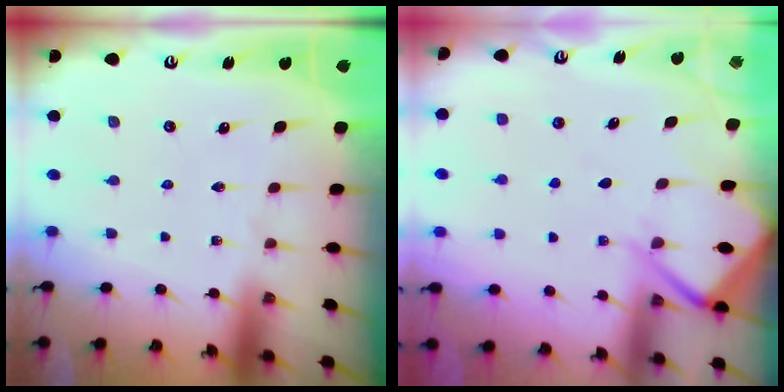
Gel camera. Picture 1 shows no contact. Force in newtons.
{"total": 6.1, "press": 6.1, "slide": 0.6}